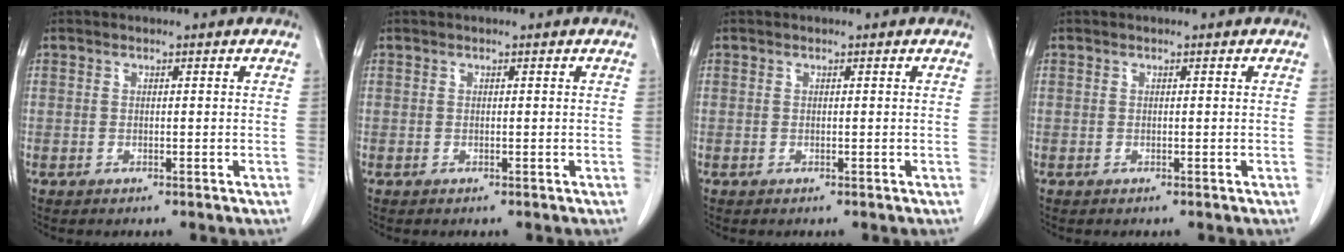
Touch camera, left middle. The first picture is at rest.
{"total": 0.0}
{"total": 0.0}
{"total": 0.0}